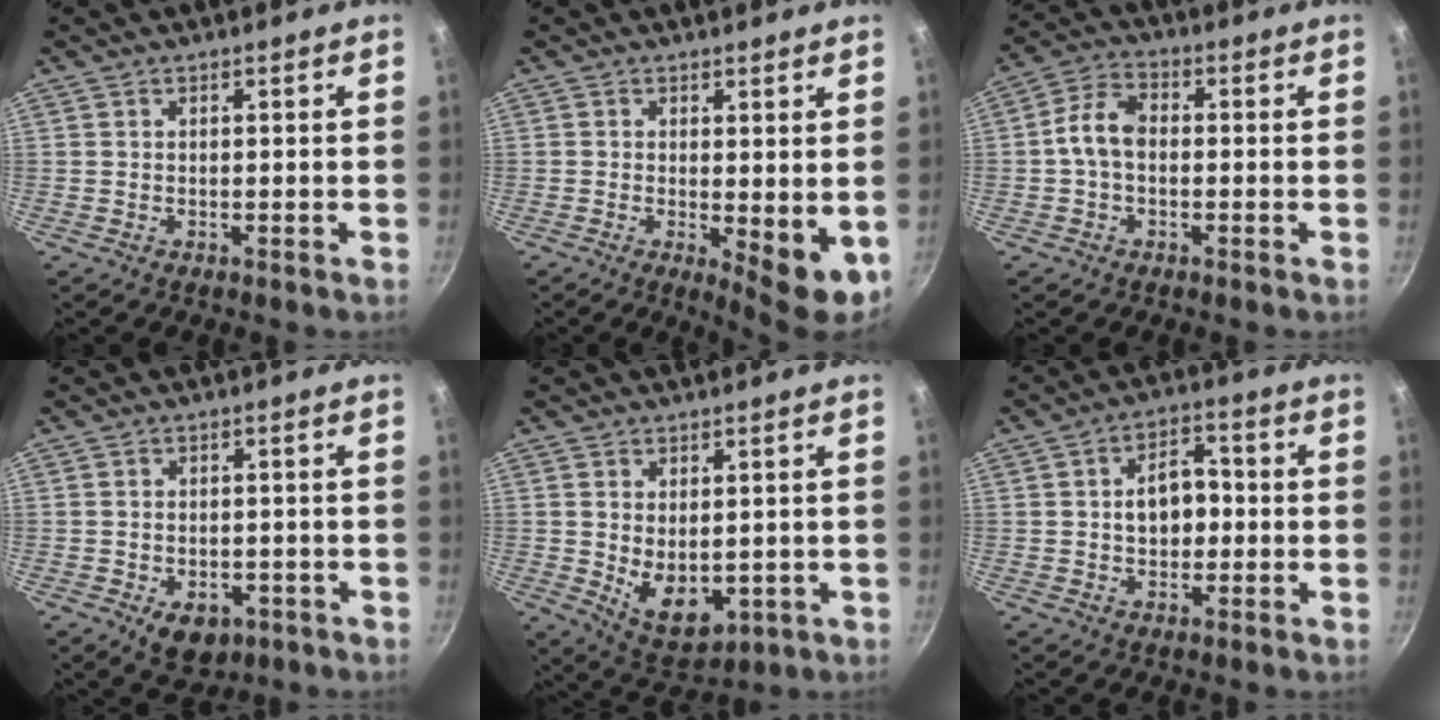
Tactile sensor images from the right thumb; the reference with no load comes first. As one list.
[{"total": 7.1, "force": [-0.3, 2.7, 6.6], "torque": [-0.085, -0.016, 0.001]}, {"total": 6.8, "force": [-0.4, 4.6, 5.1], "torque": [-0.091, 0.027, -0.020]}, {"total": 6.8, "force": [-2.7, 4.5, 4.3], "torque": [-0.040, 0.008, -0.024]}, {"total": 9.0, "force": [-0.3, 5.9, 6.8], "torque": [-0.092, -0.020, 0.018]}, {"total": 7.9, "force": [-0.2, 5.5, 5.8], "torque": [-0.058, 0.017, -0.007]}]